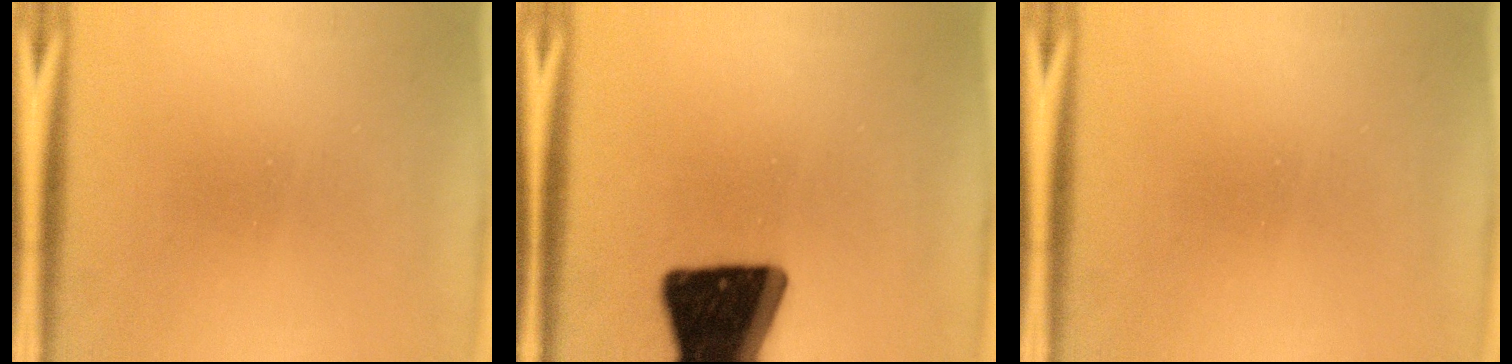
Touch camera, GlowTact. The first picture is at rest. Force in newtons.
{"total": 20.1}
{"total": 0.0}